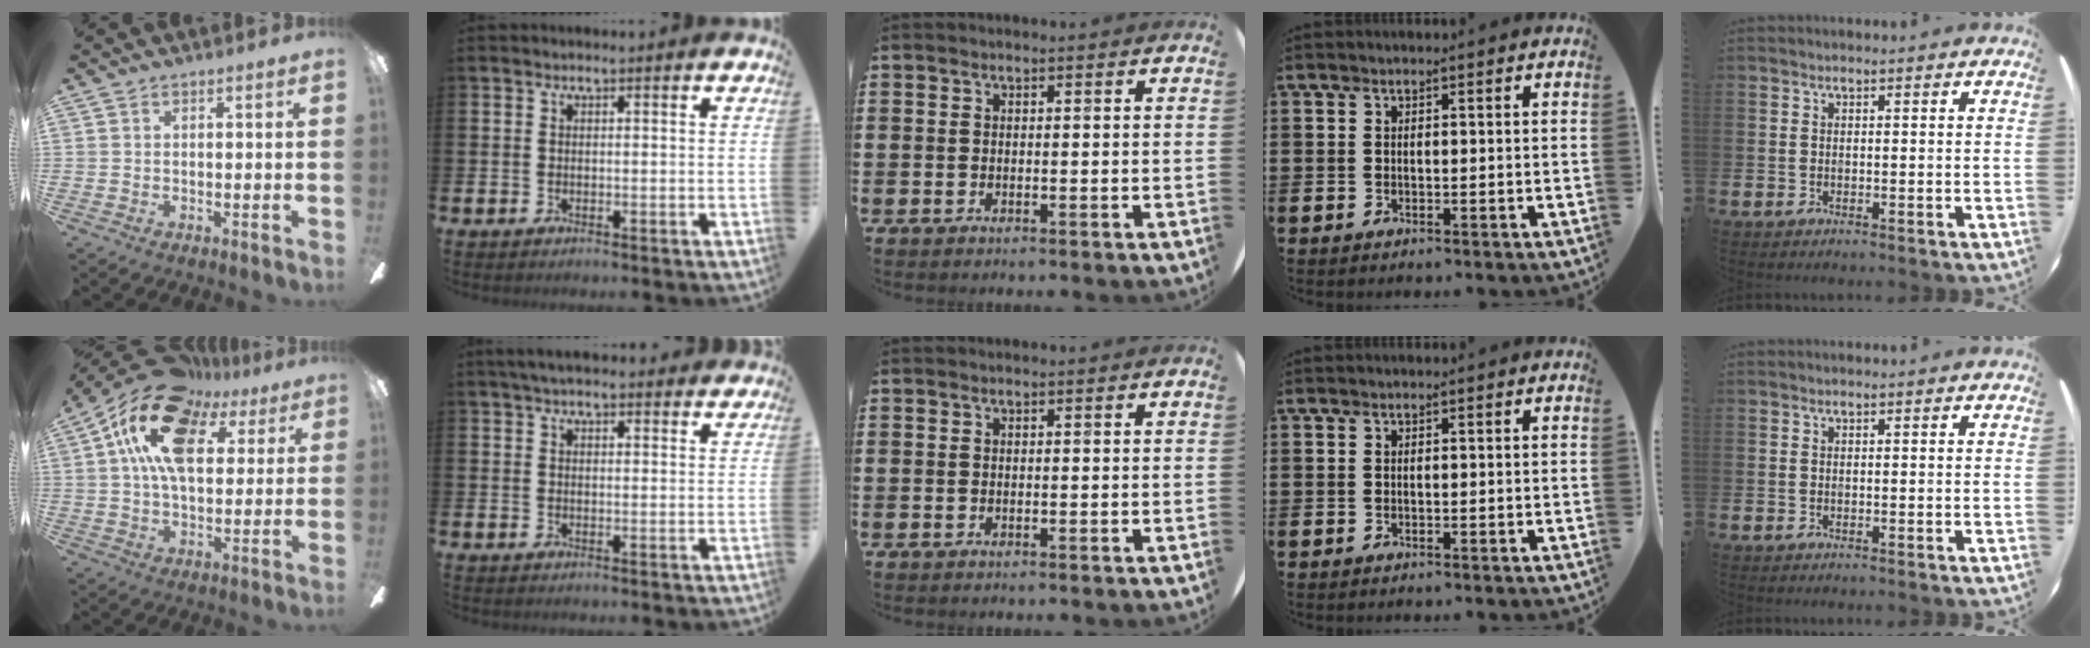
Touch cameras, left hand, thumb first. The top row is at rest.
{"thumb": {"total": 19.9, "force": [8.7, 10.9, 14.1], "torque": [-0.275, -0.012, 0.149]}, "index": {"total": 3.7, "force": [3.4, 0.8, 1.1], "torque": [-0.027, -0.009, 0.063]}}